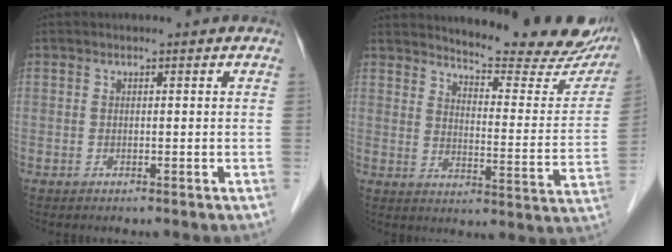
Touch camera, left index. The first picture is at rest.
{"total": 19.3, "force": [17.8, 2.6, 7.1], "torque": [-0.086, -0.077, 0.211]}